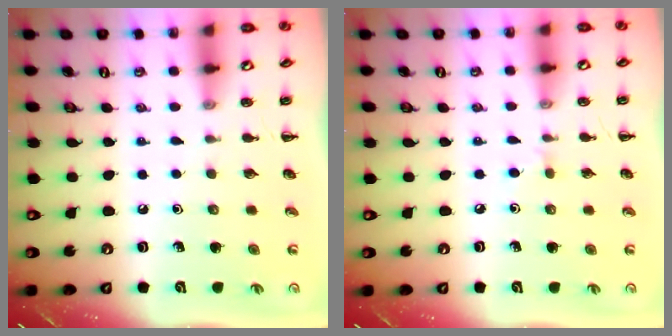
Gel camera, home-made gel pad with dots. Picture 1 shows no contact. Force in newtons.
{"total": 3.8, "press": 3.5, "slide": 1.4}